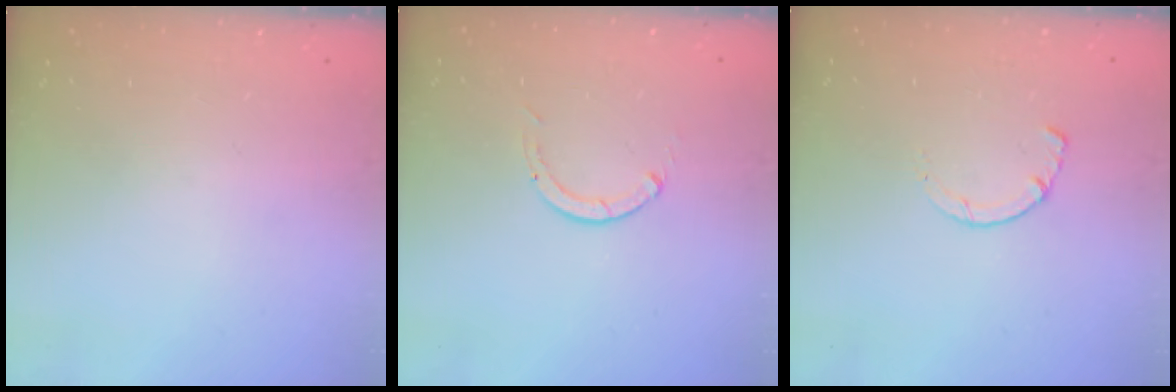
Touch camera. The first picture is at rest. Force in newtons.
{"total": 0.0}
{"total": 1.4, "press": 1.4, "slide": 0.3}